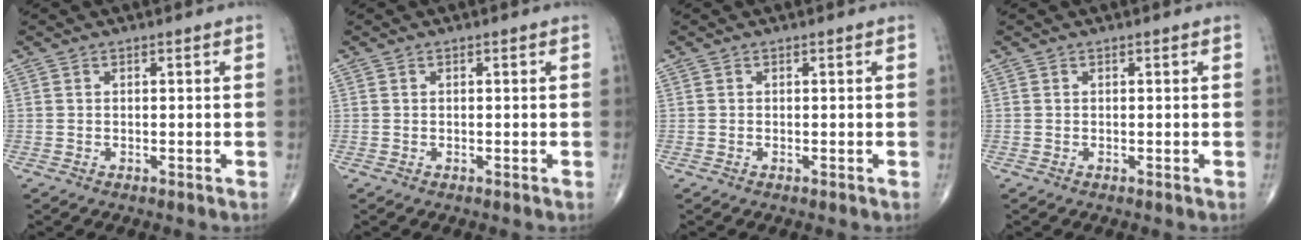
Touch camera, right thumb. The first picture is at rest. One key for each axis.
{"total": 0.0}
{"total": 0.0}
{"total": 0.0}